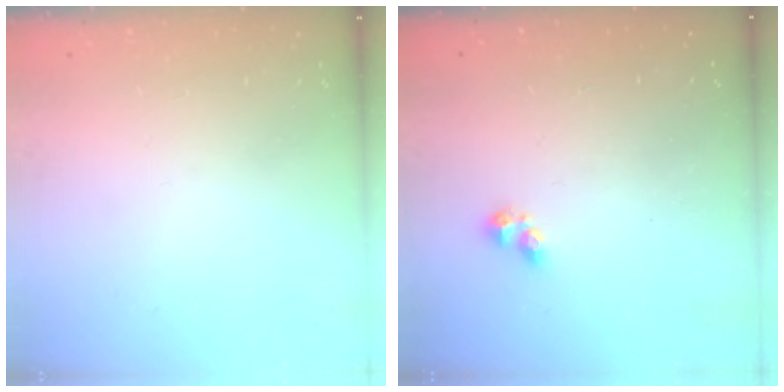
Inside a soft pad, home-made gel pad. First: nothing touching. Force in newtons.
{"total": 1.8, "press": 1.7, "slide": 0.5}